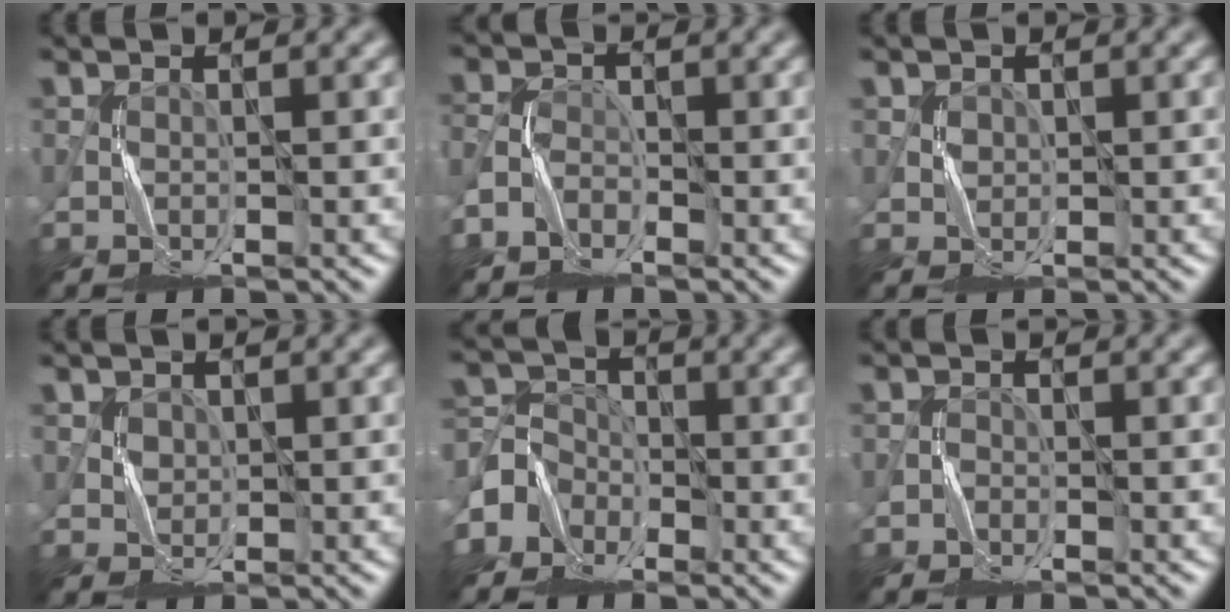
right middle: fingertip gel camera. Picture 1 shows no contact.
{"total": 2.1, "force": [-1.9, 0.8, 0.2], "torque": [-0.009, 0.003, -0.045]}
{"total": 1.3, "force": [0.6, 1.1, 0.1], "torque": [-0.003, 0.003, 0.013]}
{"total": 1.6, "force": [0.9, 1.4, 0.3], "torque": [-0.012, 0.003, 0.023]}
{"total": 3.0, "force": [-2.1, 2.2, 0.0], "torque": [0.011, 0.011, -0.053]}
{"total": 1.1, "force": [-1.0, 0.6, -0.1], "torque": [0.008, 0.005, -0.020]}